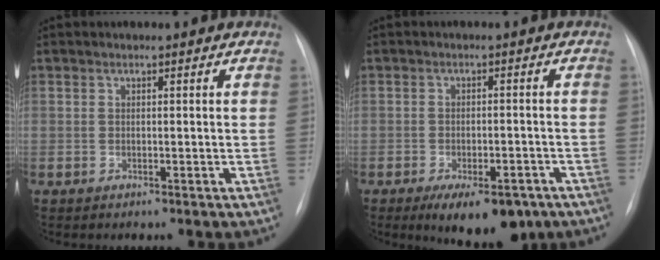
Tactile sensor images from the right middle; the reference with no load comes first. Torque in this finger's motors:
{"motor_torque": [1.08, -0.99, 0.17, 0.07]}